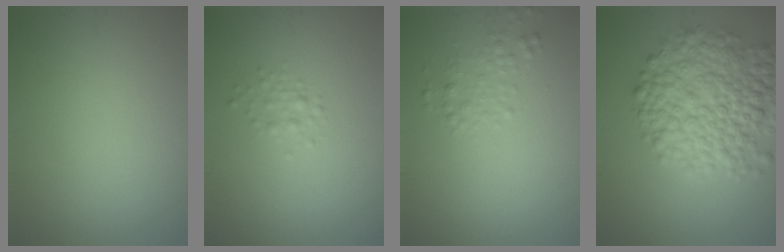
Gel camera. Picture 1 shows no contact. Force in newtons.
{"total": 1.2, "press": 1.2, "slide": 0.0}
{"total": 1.6, "press": 1.6, "slide": 0.1}
{"total": 8.5, "press": 8.4, "slide": 0.4}